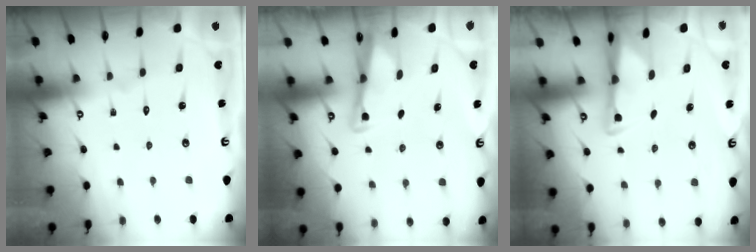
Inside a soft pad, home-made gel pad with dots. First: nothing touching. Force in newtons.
{"total": 2.8, "press": 2.8, "slide": 0.3}
{"total": 3.0, "press": 3.0, "slide": 0.6}